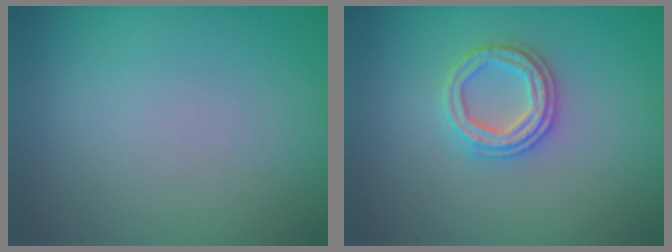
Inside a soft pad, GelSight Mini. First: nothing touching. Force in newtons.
{"total": 2.4, "press": 2.4, "slide": 0.4}